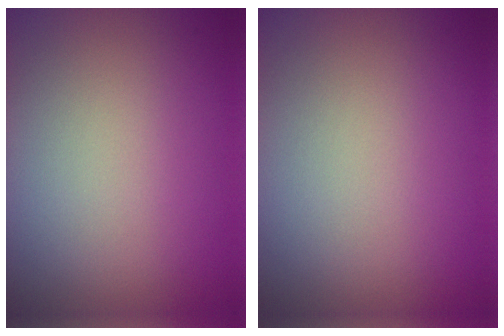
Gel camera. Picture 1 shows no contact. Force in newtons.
{"total": 0.0}